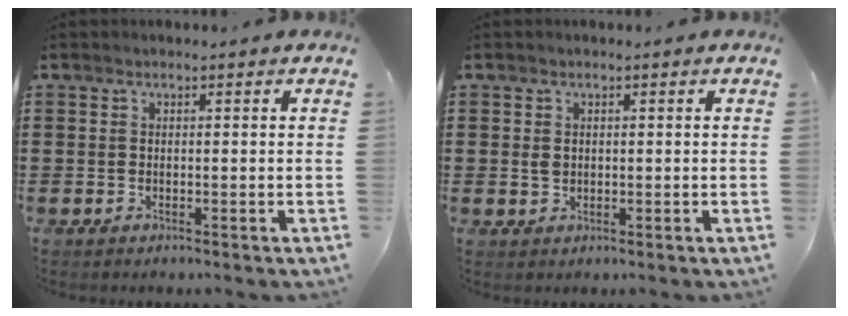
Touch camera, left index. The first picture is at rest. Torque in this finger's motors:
{"motor_torque": [-0.76, 0.96, -0.26, -0.05]}